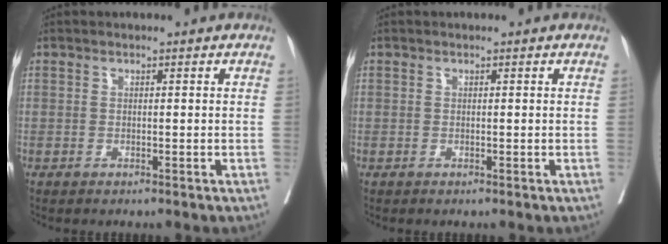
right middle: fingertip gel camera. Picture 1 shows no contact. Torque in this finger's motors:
{"motor_torque": [-0.13, -0.05, -0.02, -0.03]}